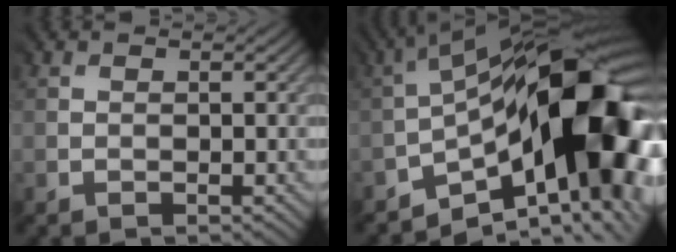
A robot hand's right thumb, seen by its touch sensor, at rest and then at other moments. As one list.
[{"total": 17.7, "force": [-4.6, 7.5, 15.3], "torque": [-0.221, 0.006, -0.080]}]